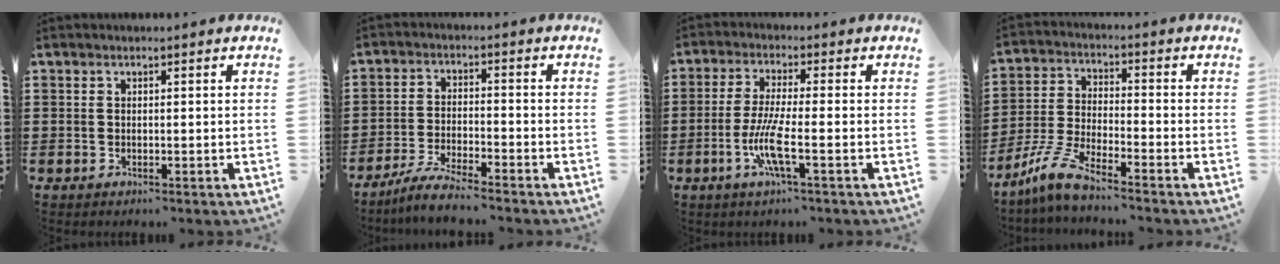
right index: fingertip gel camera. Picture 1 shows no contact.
{"total": 4.9, "force": [-4.5, -0.1, 1.9], "torque": [-0.044, -0.008, -0.088]}
{"total": 7.2, "force": [-2.3, 0.9, 6.8], "torque": [-0.147, -0.016, -0.050]}
{"total": 7.0, "force": [-5.9, 0.3, 3.8], "torque": [-0.100, -0.014, -0.120]}